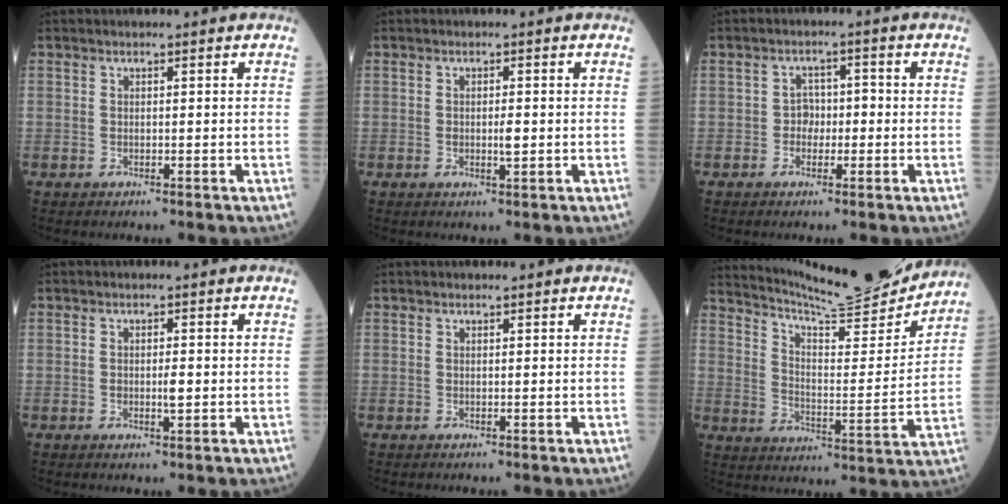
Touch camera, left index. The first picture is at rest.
{"total": 1.7, "force": [-0.1, 0.4, 1.6], "torque": [-0.030, -0.001, 0.000]}
{"total": 2.6, "force": [-0.7, 1.9, 1.6], "torque": [-0.019, 0.011, -0.015]}
{"total": 1.6, "force": [-0.2, 0.4, 1.5], "torque": [-0.028, -0.001, -0.001]}
{"total": 0.0}
{"total": 18.4, "force": [17.7, 0.3, 5.0], "torque": [-0.092, -0.048, 0.254]}